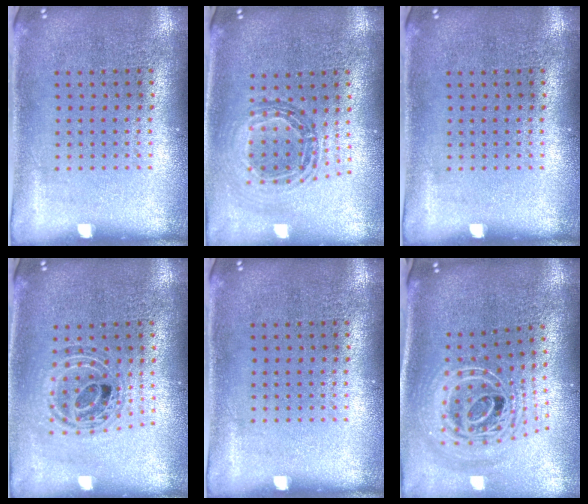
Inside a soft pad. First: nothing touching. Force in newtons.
{"total": 0.8, "press": 0.8, "slide": 0.0}
{"total": 0.0}
{"total": 0.7, "press": 0.7, "slide": 0.1}
{"total": 0.0}
{"total": 2.8, "press": 2.0, "slide": 1.9}